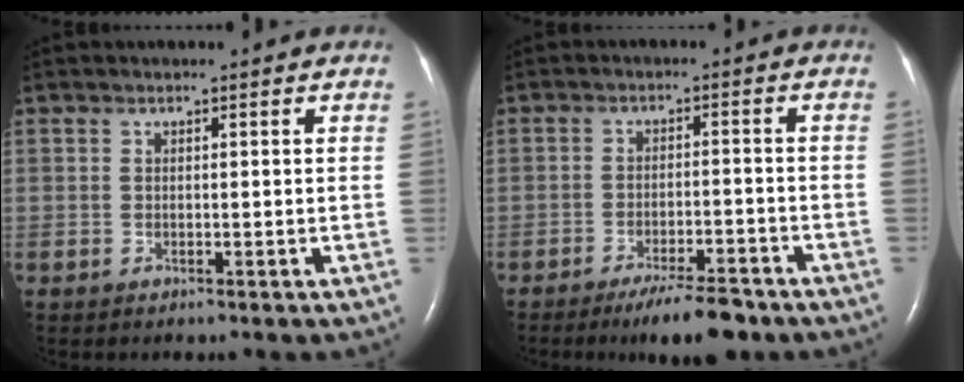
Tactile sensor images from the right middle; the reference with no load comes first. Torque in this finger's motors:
{"motor_torque": [1.11, -1.03, 0.29, 0.09]}